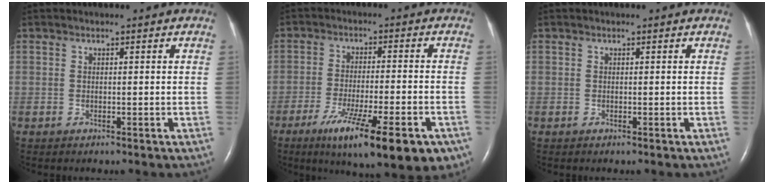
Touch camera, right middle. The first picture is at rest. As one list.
[{"total": 16.8, "force": [-10.0, 2.8, 13.2], "torque": [-0.158, -0.033, -0.149]}, {"total": 0.0}]